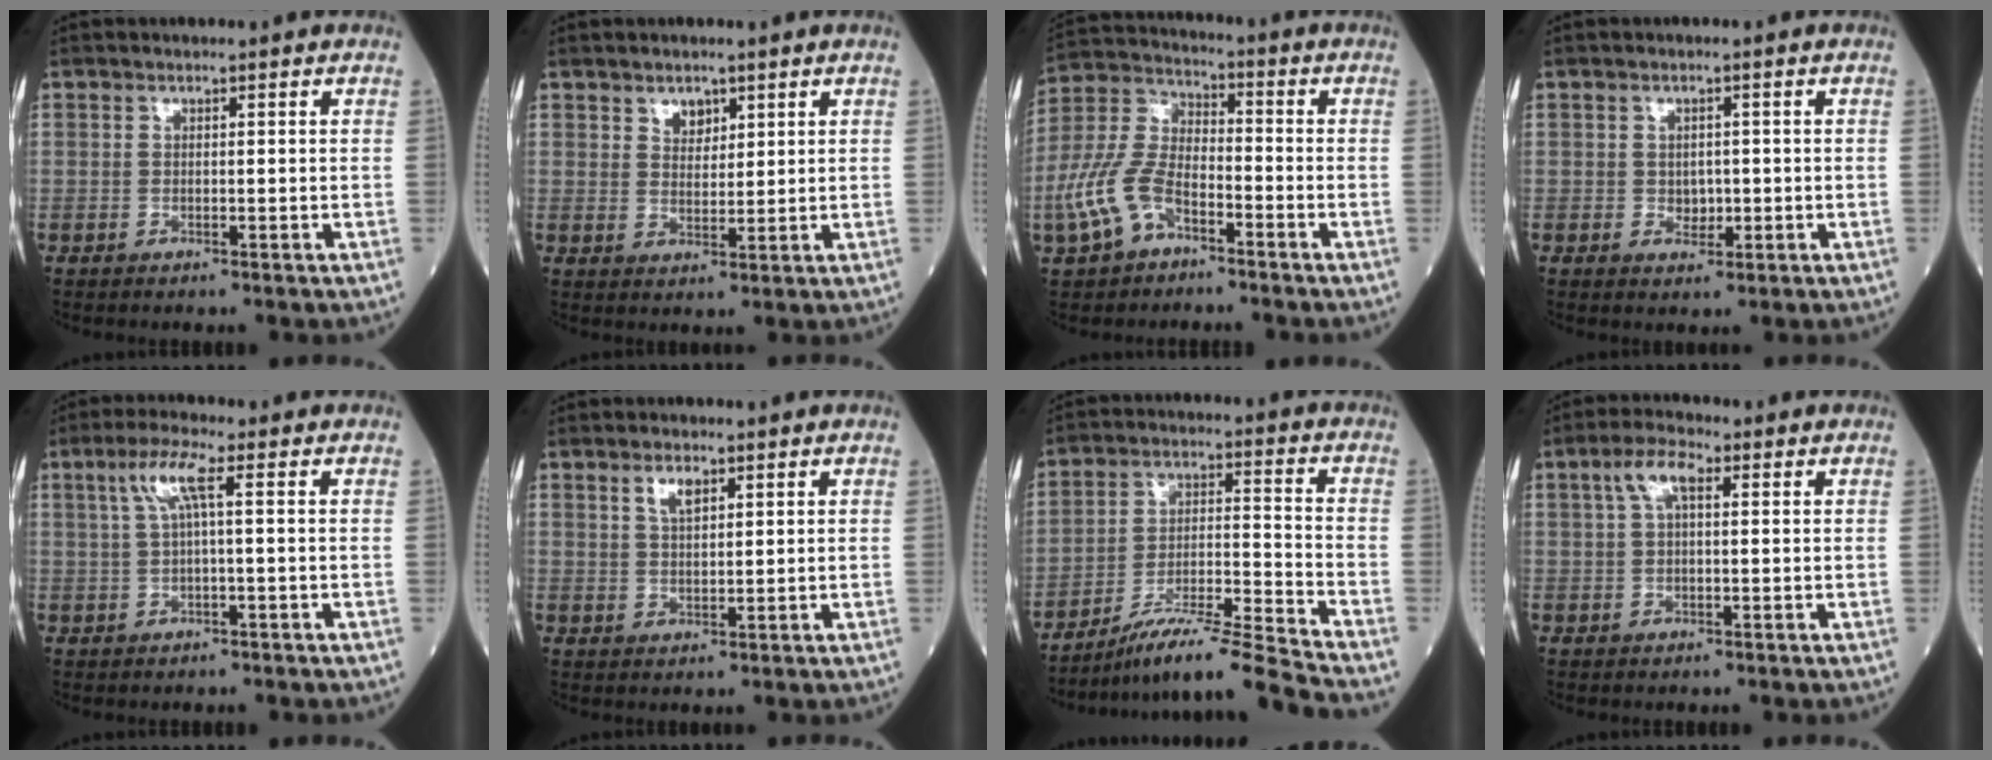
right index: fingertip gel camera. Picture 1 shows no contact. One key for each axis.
{"total": 2.9, "fx": 1.9, "fy": 1.8, "fz": 1.3, "tx": -0.020, "ty": 0.000, "tz": 0.035}
{"total": 10.7, "fx": -5.2, "fy": 5.7, "fz": 7.4, "tx": -0.186, "ty": 0.012, "tz": -0.105}
{"total": 2.1, "fx": -0.3, "fy": 1.6, "fz": 1.2, "tx": -0.014, "ty": 0.003, "tz": -0.002}
{"total": 4.5, "fx": 1.2, "fy": 0.1, "fz": 4.3, "tx": -0.095, "ty": 0.019, "tz": 0.028}
{"total": 3.1, "fx": 1.7, "fy": 1.2, "fz": 2.2, "tx": -0.044, "ty": 0.003, "tz": 0.034}
{"total": 13.3, "fx": -11.9, "fy": -2.6, "fz": 5.4, "tx": -0.085, "ty": 0.011, "tz": -0.207}
{"total": 4.6, "fx": 1.6, "fy": 1.6, "fz": 4.0, "tx": -0.086, "ty": 0.021, "tz": 0.031}